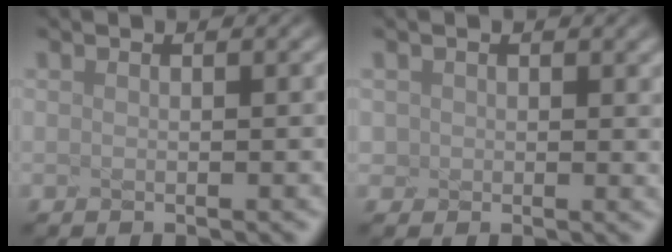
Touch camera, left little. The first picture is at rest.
{"total": 1.0, "force": [0.4, -0.5, -0.8], "torque": [-0.021, -0.008, 0.050]}